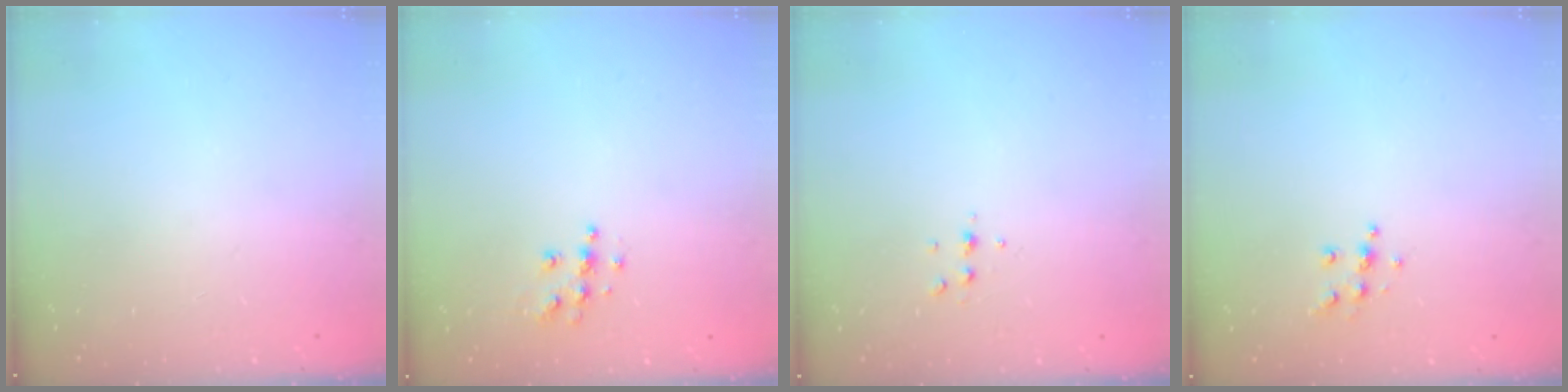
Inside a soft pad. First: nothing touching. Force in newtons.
{"total": 6.4, "press": 6.4, "slide": 0.2}
{"total": 4.1, "press": 4.0, "slide": 0.9}
{"total": 6.4, "press": 6.4, "slide": 0.6}